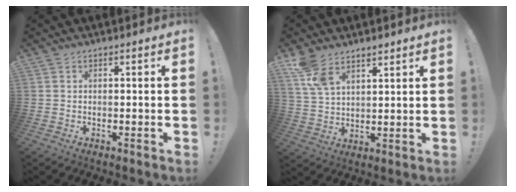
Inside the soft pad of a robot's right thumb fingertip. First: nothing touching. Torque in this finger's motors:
{"motor_torque": [-0.28, 0.58, 0.02, 0.14, 0.04]}